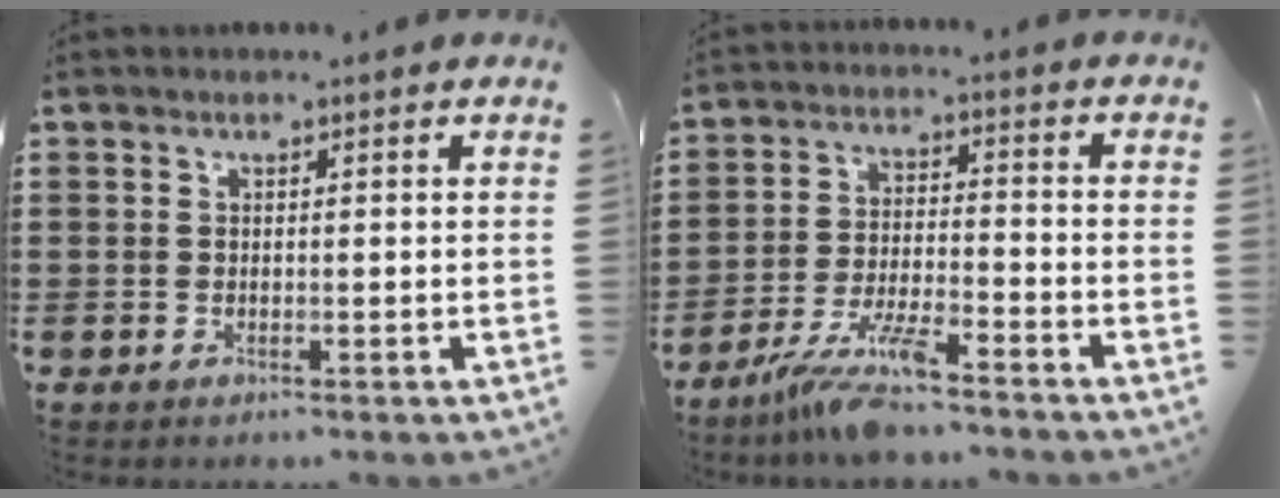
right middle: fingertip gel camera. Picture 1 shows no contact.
{"total": 7.8, "force": [-6.4, 0.6, 4.5], "torque": [-0.101, -0.013, -0.125]}